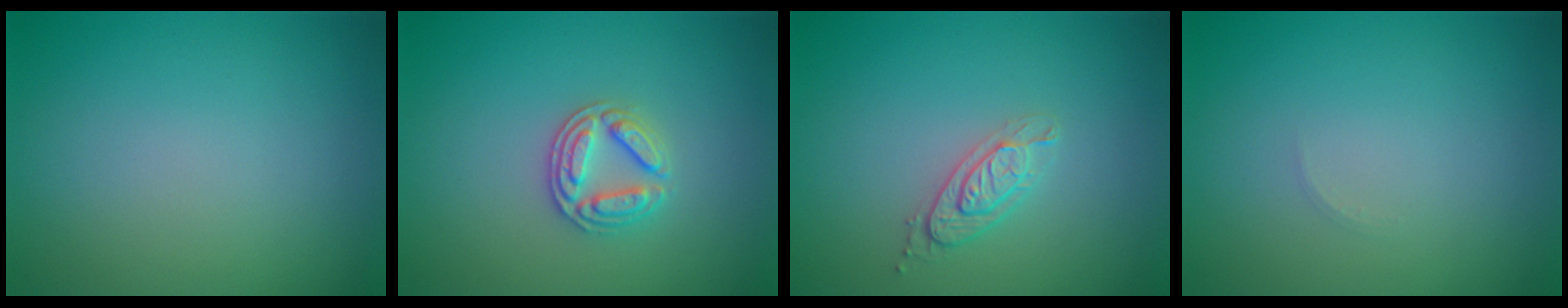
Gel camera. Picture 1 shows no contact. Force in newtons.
{"total": 2.9, "press": 2.7, "slide": 0.9}
{"total": 2.1, "press": 2.0, "slide": 0.7}
{"total": 0.6, "press": 0.6, "slide": 0.1}